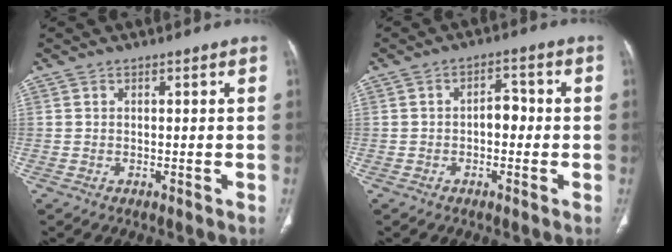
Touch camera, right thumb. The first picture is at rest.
{"total": 3.8, "force": [-0.6, 2.4, 2.9], "torque": [-0.028, 0.016, -0.015]}